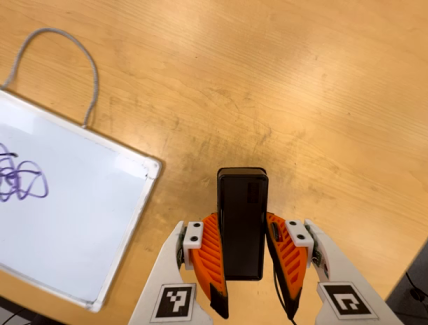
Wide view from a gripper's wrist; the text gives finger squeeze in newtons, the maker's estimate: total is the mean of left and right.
{"total": 4.6, "left": 3.0, "right": 6.2}